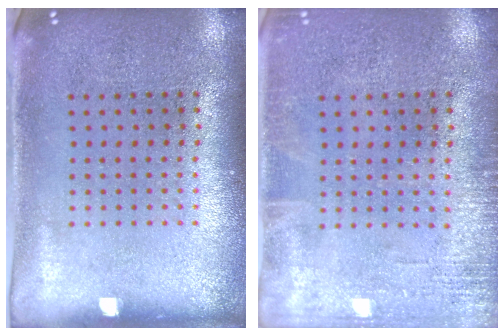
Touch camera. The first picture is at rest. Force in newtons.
{"total": 1.9, "press": 1.9, "slide": 0.2}